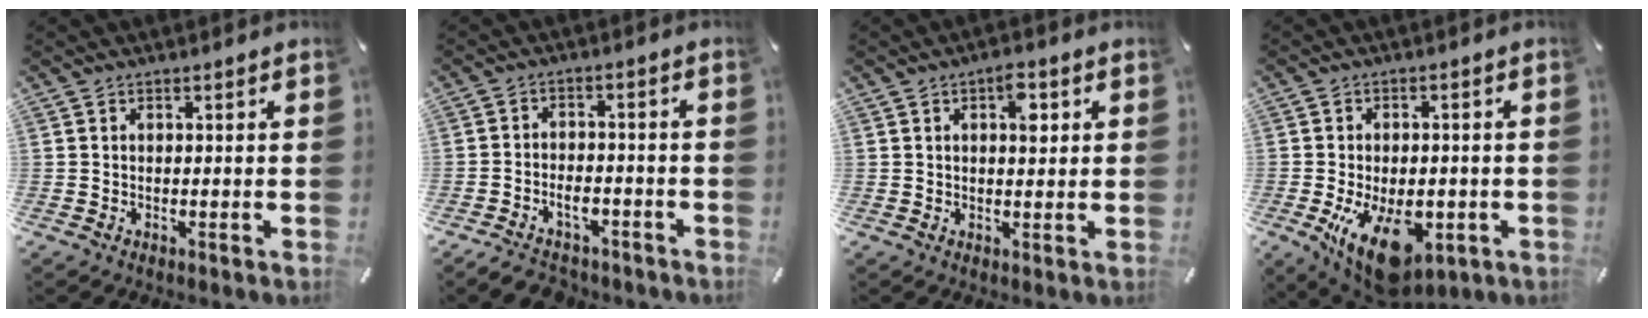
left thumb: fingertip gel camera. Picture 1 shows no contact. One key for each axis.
{"total": 5.5, "fx": -3.5, "fy": 3.4, "fz": 2.5, "tx": -0.044, "ty": 0.017, "tz": -0.063}
{"total": 4.5, "fx": 1.3, "fy": 2.3, "fz": 3.6, "tx": -0.037, "ty": -0.009, "tz": 0.013}
{"total": 14.7, "fx": -5.1, "fy": 8.6, "fz": 10.8, "tx": -0.169, "ty": 0.010, "tz": -0.079}